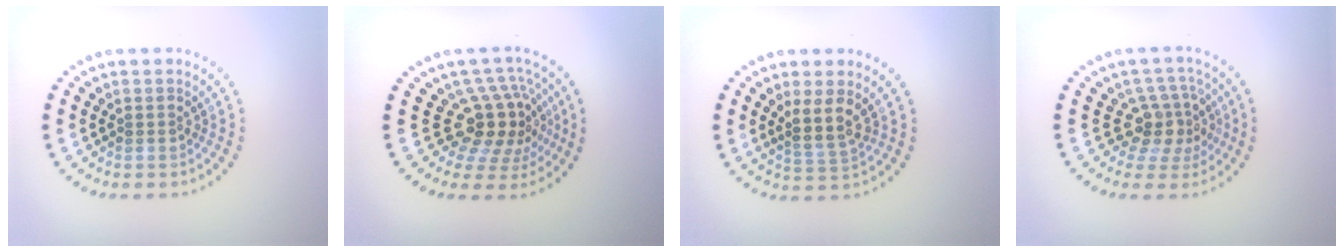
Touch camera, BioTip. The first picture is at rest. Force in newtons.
{"total": 5.1, "press": 3.7, "slide": 3.5}
{"total": 2.6, "press": 2.1, "slide": 1.6}
{"total": 3.7, "press": 2.7, "slide": 2.5}